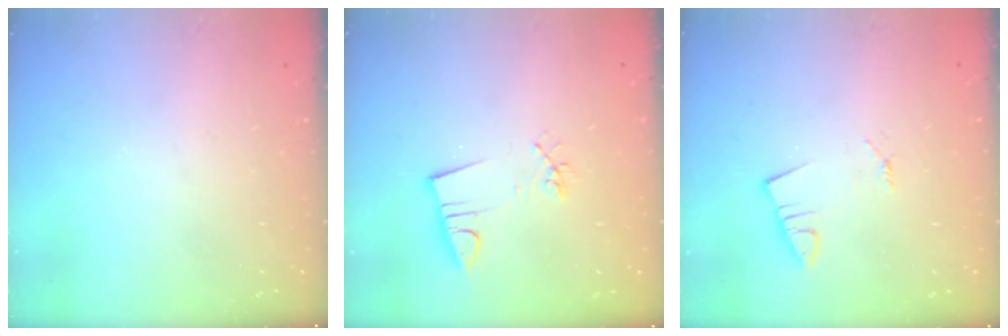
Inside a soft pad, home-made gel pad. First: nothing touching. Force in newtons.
{"total": 3.6, "press": 2.2, "slide": 2.8}
{"total": 1.2, "press": 1.2, "slide": 0.1}